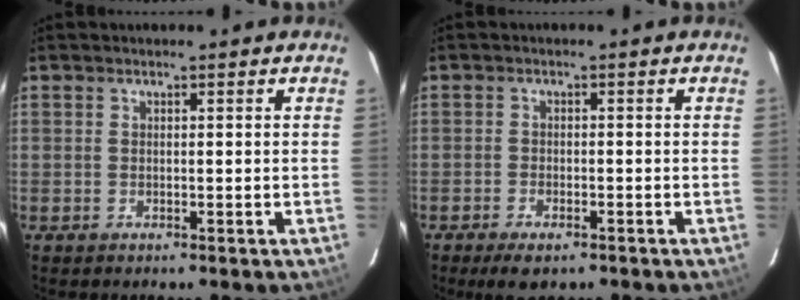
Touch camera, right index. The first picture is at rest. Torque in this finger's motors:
{"motor_torque": [0.43, -0.35, -0.01, 0.01]}